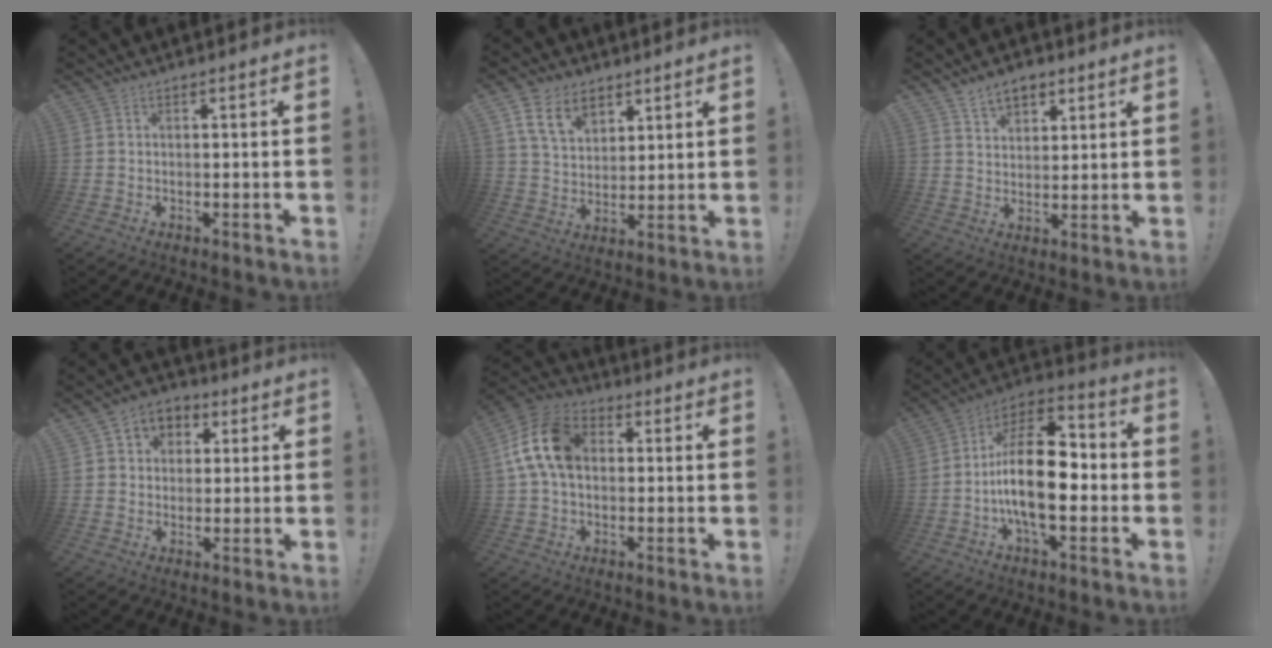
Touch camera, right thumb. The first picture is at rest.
{"total": 11.9, "force": [6.9, 7.8, 5.6], "torque": [-0.101, -0.025, 0.135]}
{"total": 7.1, "force": [4.9, 4.2, 3.0], "torque": [-0.052, -0.019, 0.092]}
{"total": 6.5, "force": [1.5, 6.1, 1.8], "torque": [-0.033, 0.001, 0.034]}
{"total": 15.6, "force": [2.8, 10.9, 10.8], "torque": [-0.206, 0.010, 0.055]}
{"total": 20.1, "force": [-3.1, 9.8, 17.3], "torque": [-0.310, 0.012, -0.051]}